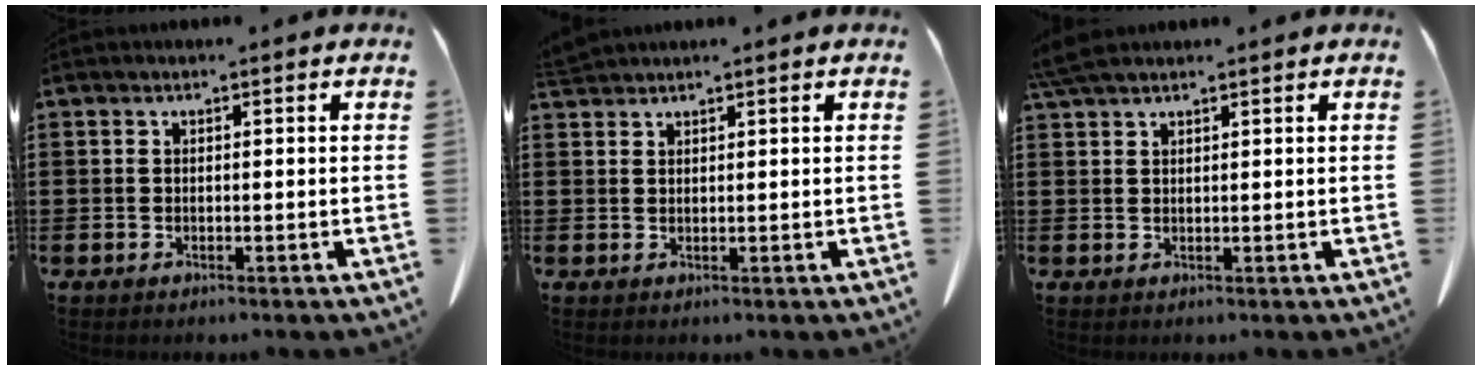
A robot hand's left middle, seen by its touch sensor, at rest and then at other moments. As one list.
[{"total": 1.6, "force": [1.6, 0.0, 0.3], "torque": [-0.010, -0.001, 0.032]}, {"total": 3.2, "force": [2.6, 0.6, 1.8], "torque": [-0.043, 0.000, 0.051]}]